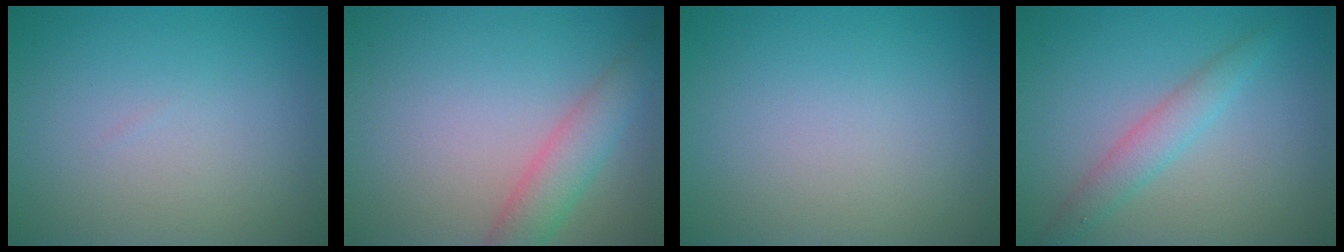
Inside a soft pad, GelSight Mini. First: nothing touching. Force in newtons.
{"total": 3.3, "press": 3.3, "slide": 0.2}
{"total": 0.0}
{"total": 2.5, "press": 2.5, "slide": 0.1}